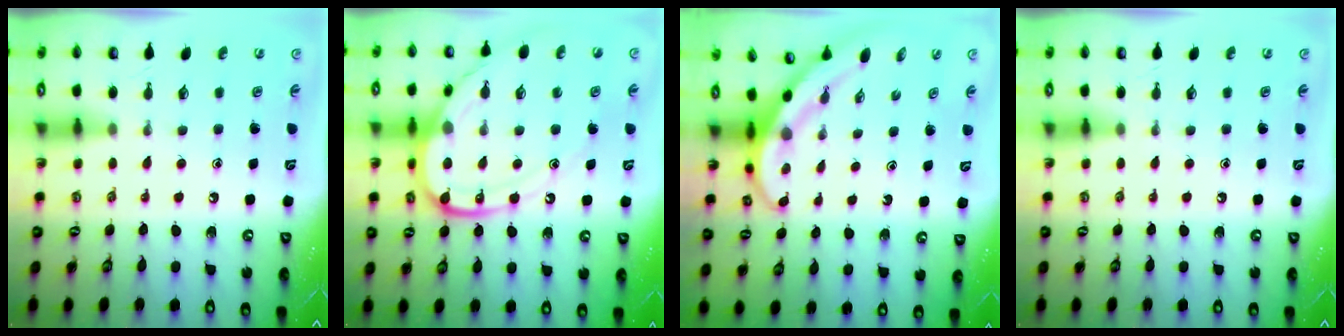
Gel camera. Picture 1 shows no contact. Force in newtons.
{"total": 14.3, "press": 14.3, "slide": 1.2}
{"total": 3.8, "press": 3.7, "slide": 0.7}
{"total": 0.0}